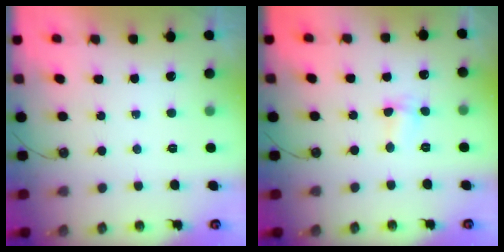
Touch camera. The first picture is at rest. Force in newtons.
{"total": 1.7, "press": 1.5, "slide": 0.7}